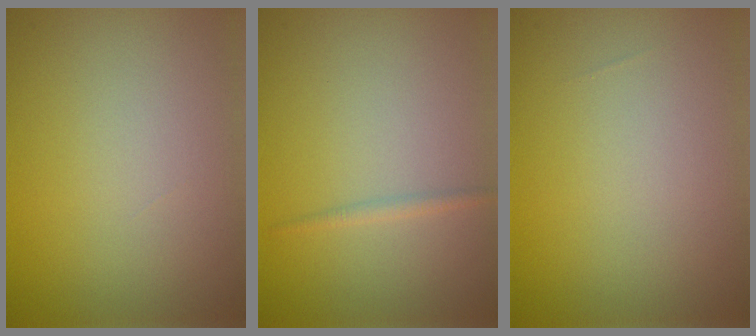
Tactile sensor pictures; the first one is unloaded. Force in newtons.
{"total": 0.8, "press": 0.8, "slide": 0.1}
{"total": 0.0}